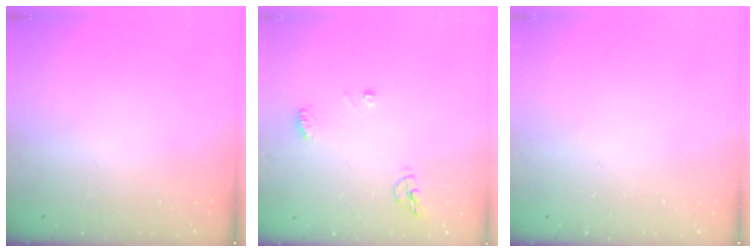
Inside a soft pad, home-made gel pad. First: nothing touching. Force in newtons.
{"total": 6.3, "press": 6.3, "slide": 0.7}
{"total": 0.0}